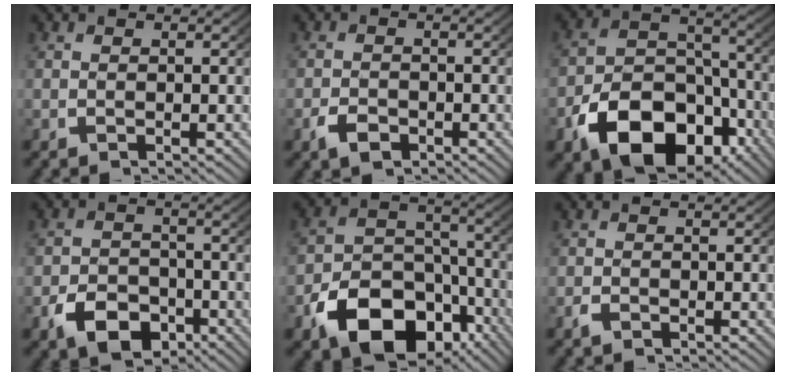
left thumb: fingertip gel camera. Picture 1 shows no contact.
{"total": 2.4, "force": [-1.5, 1.5, 1.0], "torque": [-0.023, -0.009, -0.025]}
{"total": 12.8, "force": [-5.9, 8.2, 7.9], "torque": [-0.151, -0.039, -0.079]}
{"total": 6.3, "force": [-3.4, 4.5, 2.9], "torque": [-0.043, -0.022, -0.050]}
{"total": 11.9, "force": [-6.0, 7.7, 6.9], "torque": [-0.124, -0.039, -0.083]}
{"total": 0.9, "force": [-0.7, 0.5, 0.3], "torque": [-0.009, -0.004, -0.015]}